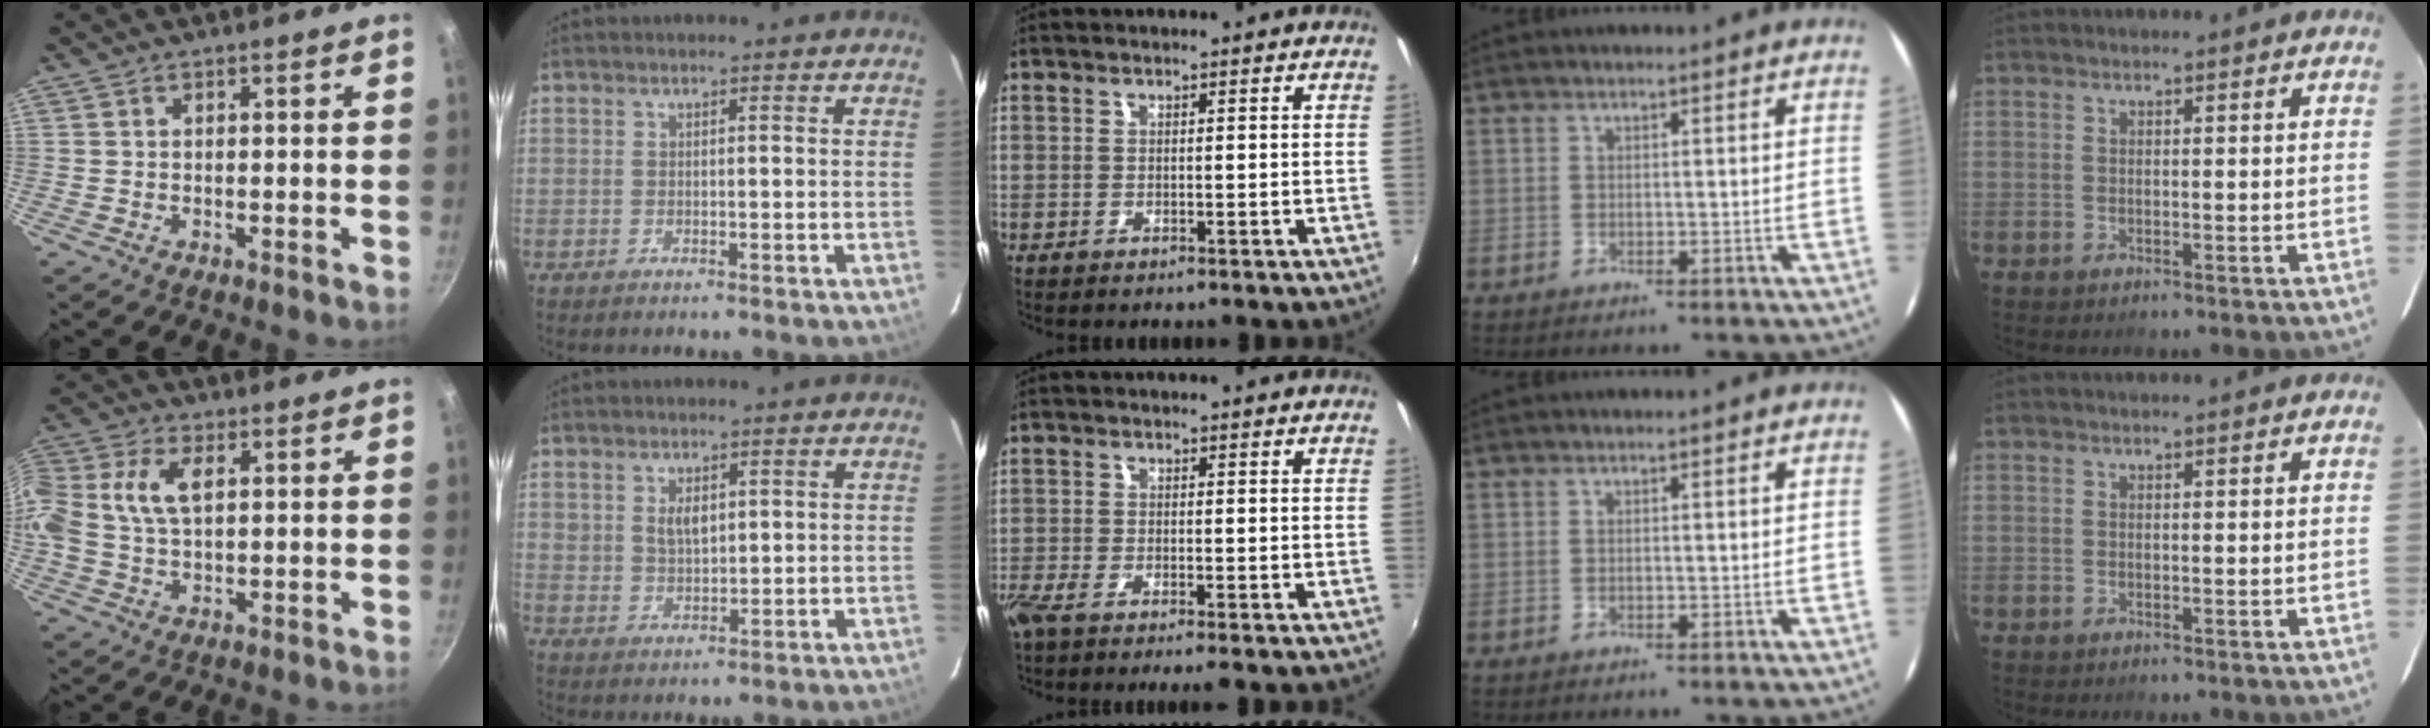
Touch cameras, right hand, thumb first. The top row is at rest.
{"thumb": {"total": 12.2, "force": [2.5, 7.7, 9.1], "torque": [-0.194, 0.026, 0.038]}, "index": {"total": 3.9, "force": [1.5, 2.6, 2.5], "torque": [-0.042, 0.002, 0.033]}, "middle": {"total": 3.9, "force": [-3.1, 0.1, 2.4], "torque": [-0.058, -0.016, -0.062]}}